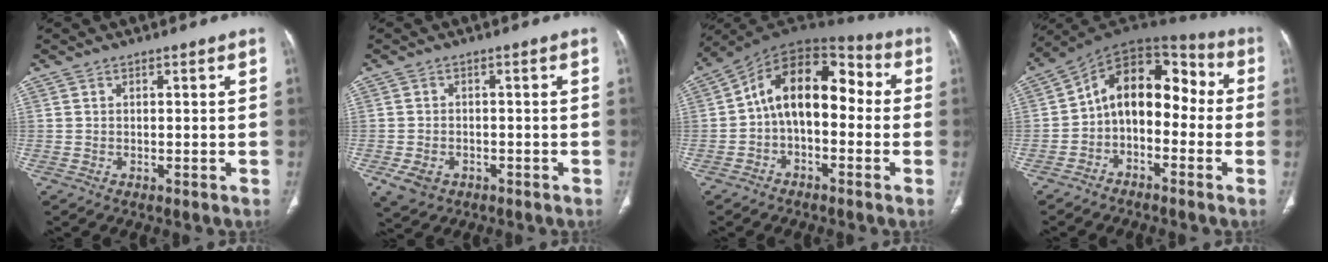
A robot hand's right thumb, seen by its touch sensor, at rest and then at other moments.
{"total": 4.6, "force": [-2.0, 3.4, 2.2], "torque": [-0.044, 0.004, -0.026]}
{"total": 14.0, "force": [-0.7, 8.6, 11.0], "torque": [-0.143, 0.056, -0.026]}
{"total": 13.1, "force": [-2.0, 8.7, 9.6], "torque": [-0.113, 0.072, -0.048]}